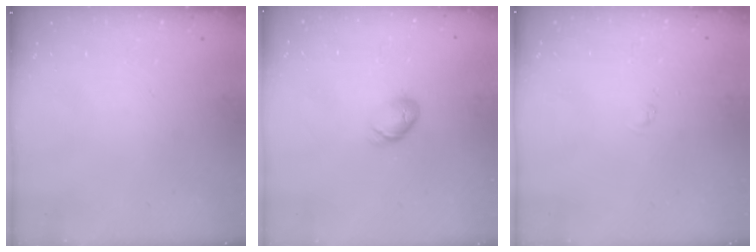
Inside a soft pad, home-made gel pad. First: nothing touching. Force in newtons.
{"total": 6.2, "press": 6.1, "slide": 1.1}
{"total": 2.2, "press": 2.2, "slide": 0.2}